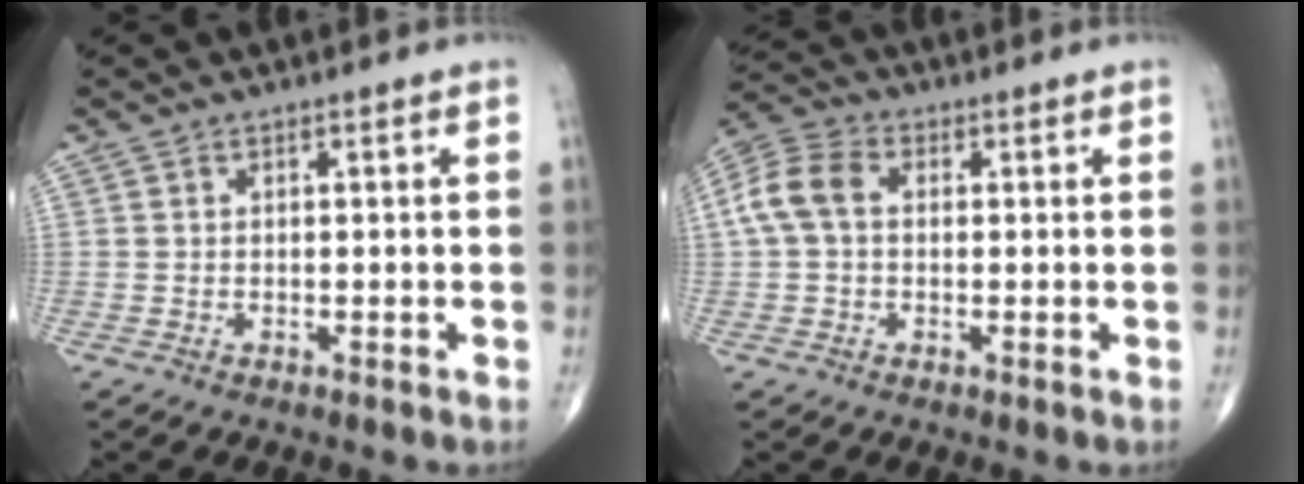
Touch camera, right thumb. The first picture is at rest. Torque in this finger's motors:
{"motor_torque": [-0.42, 0.54, 0.33, -0.24, 0.05]}